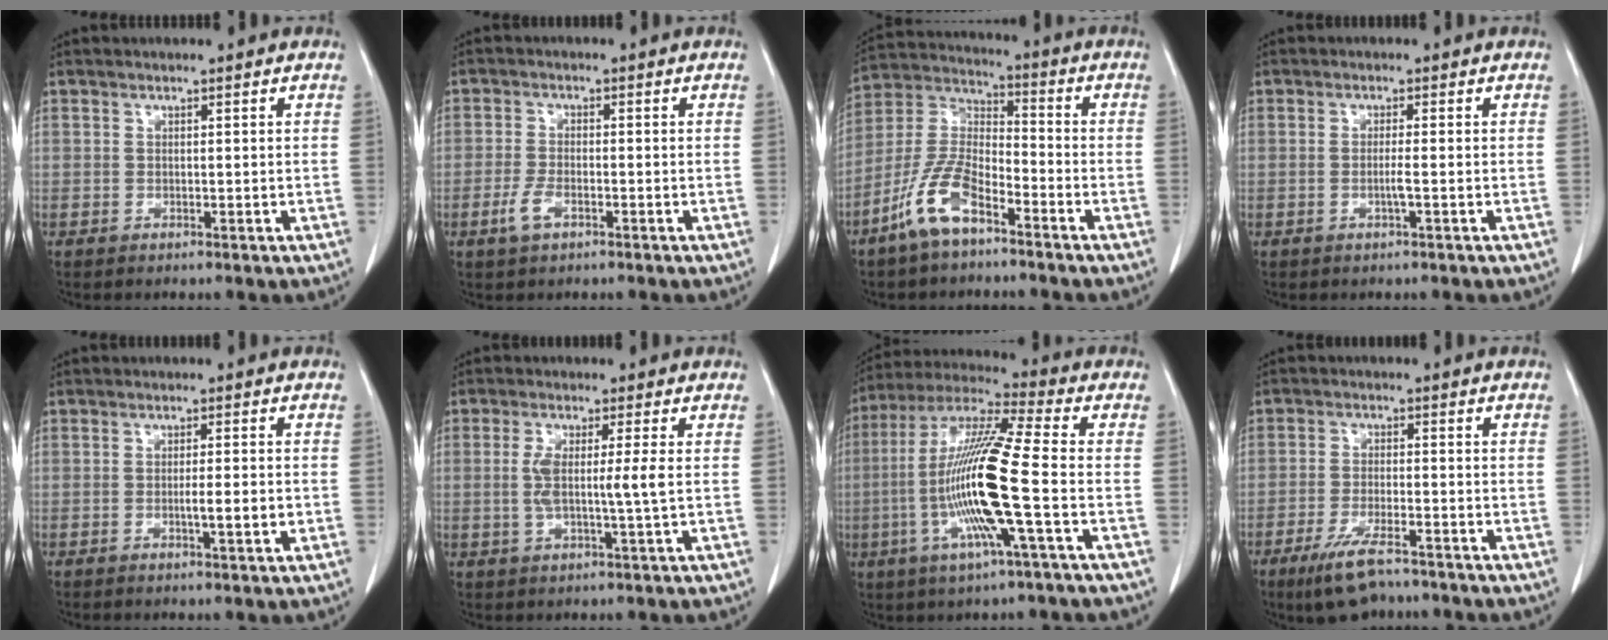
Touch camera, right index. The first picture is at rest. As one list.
[{"total": 3.2, "force": [-1.6, 1.3, 2.5], "torque": [-0.059, 0.000, -0.030]}, {"total": 10.6, "force": [-6.5, 3.8, 7.4], "torque": [-0.171, 0.001, -0.129]}, {"total": 1.6, "force": [-0.5, -0.2, 1.5], "torque": [-0.031, -0.002, -0.009]}, {"total": 3.5, "force": [-0.8, 0.2, 3.5], "torque": [-0.057, -0.003, -0.012]}, {"total": 5.6, "force": [0.1, -0.2, 5.6], "torque": [-0.108, -0.004, 0.002]}, {"total": 16.9, "force": [-3.4, 0.1, 16.6], "torque": [-0.336, -0.007, -0.077]}, {"total": 7.6, "force": [-5.5, 2.0, 4.8], "torque": [-0.093, -0.014, -0.091]}]